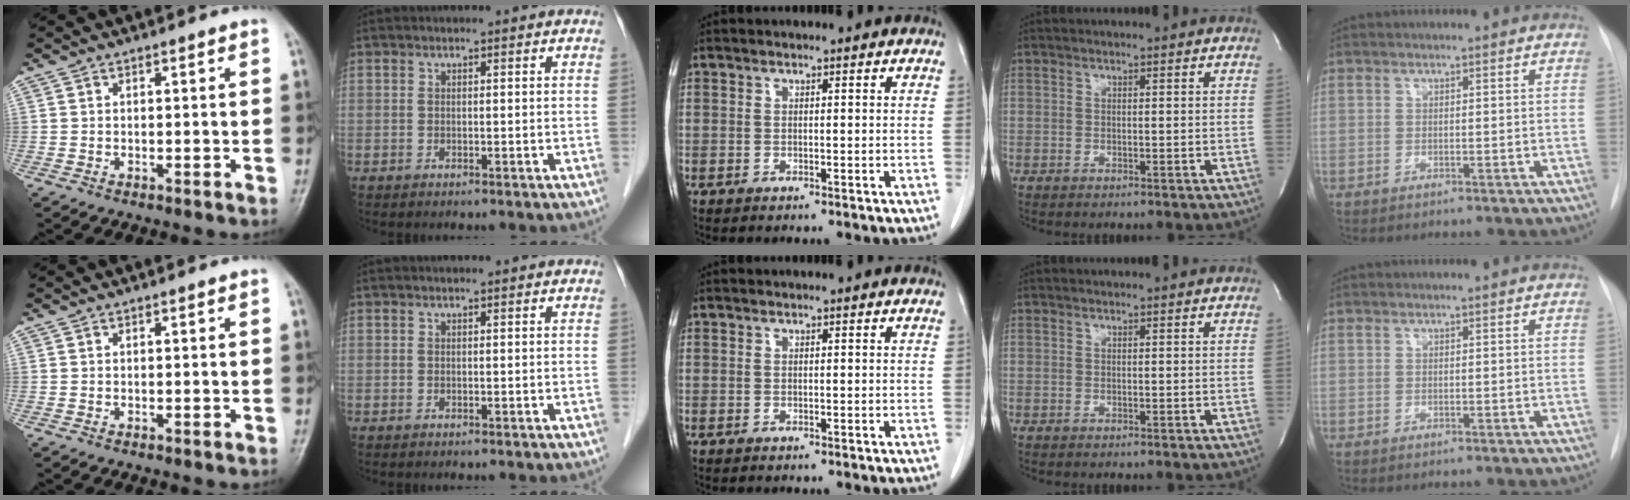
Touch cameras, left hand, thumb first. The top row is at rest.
{}